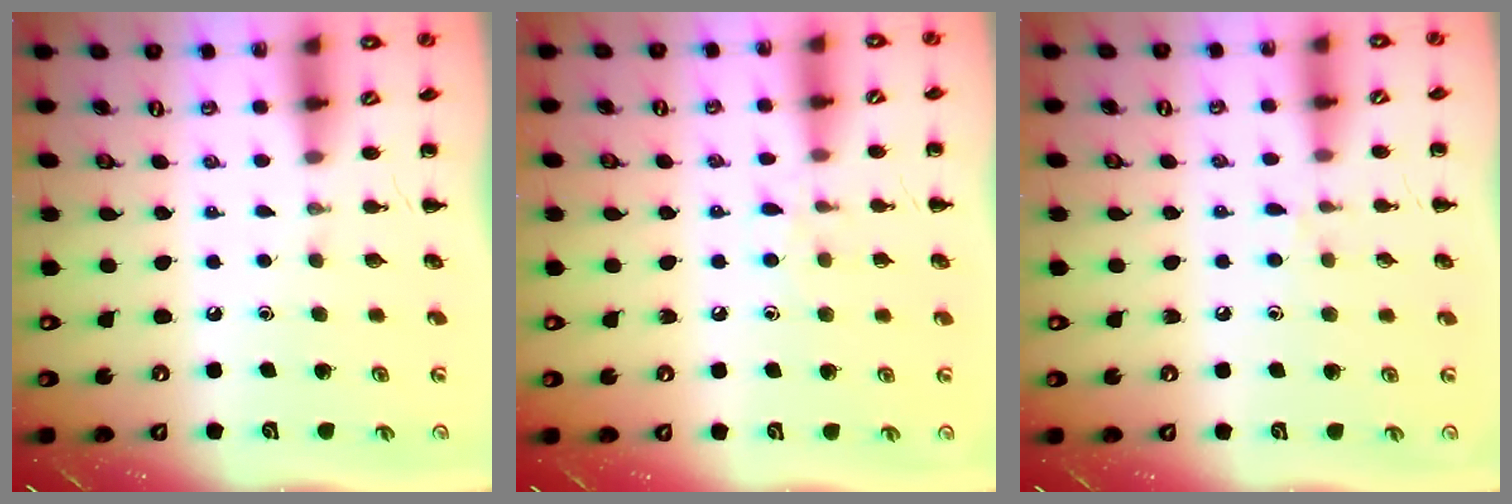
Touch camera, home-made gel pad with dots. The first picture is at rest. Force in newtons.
{"total": 6.7, "press": 6.3, "slide": 2.3}
{"total": 6.4, "press": 6.0, "slide": 2.2}